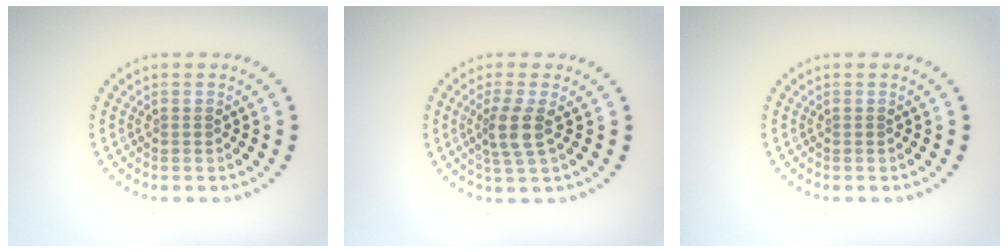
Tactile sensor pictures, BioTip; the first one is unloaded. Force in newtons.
{"total": 2.7, "press": 2.2, "slide": 1.6}
{"total": 0.0}